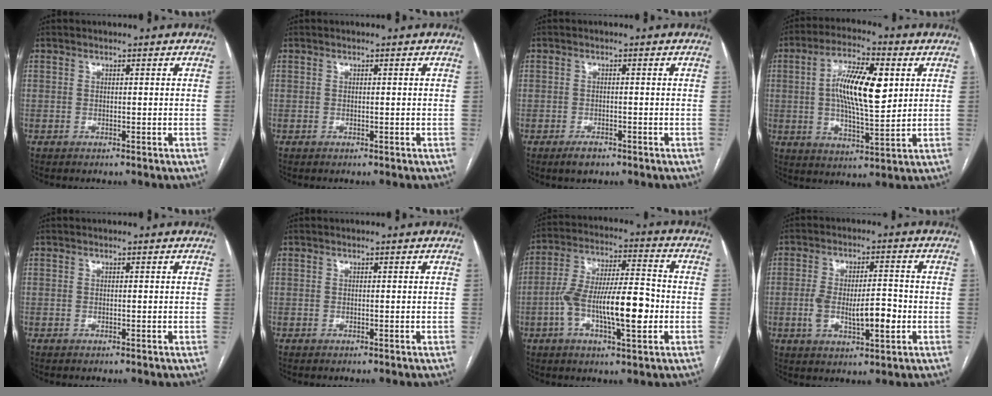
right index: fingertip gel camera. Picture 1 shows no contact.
{"total": 0.0}
{"total": 2.2, "force": [-1.6, 1.1, 1.1], "torque": [-0.018, 0.000, -0.020]}
{"total": 12.8, "force": [2.6, 3.7, 12.0], "torque": [-0.218, 0.009, 0.041]}
{"total": 0.0}
{"total": 0.0}
{"total": 14.3, "force": [-3.1, 3.3, 13.6], "torque": [-0.248, 0.016, -0.052]}
{"total": 9.0, "force": [-1.7, 2.8, 8.4], "torque": [-0.149, 0.009, -0.020]}